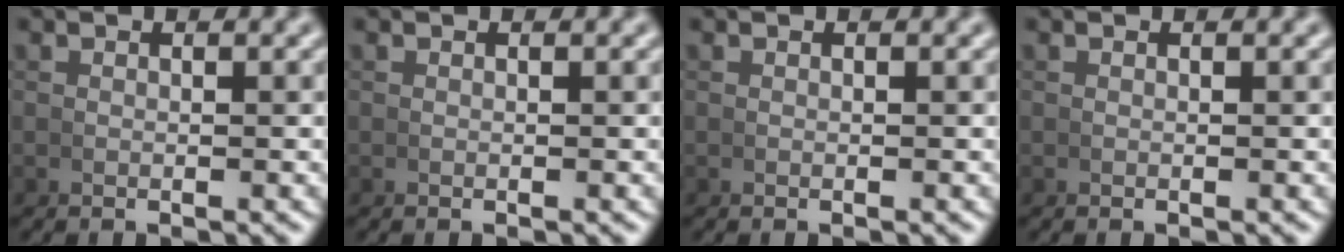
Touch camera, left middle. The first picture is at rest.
{"total": 0.0}
{"total": 0.0}
{"total": 0.0}